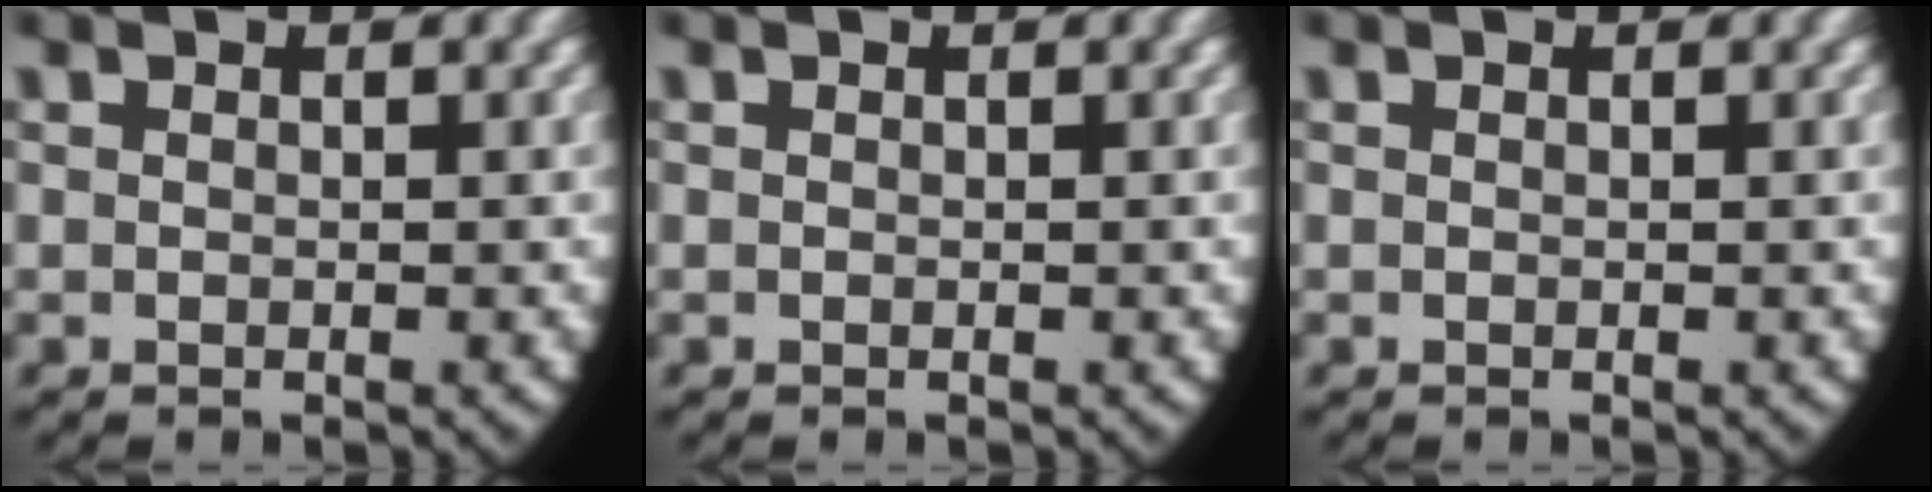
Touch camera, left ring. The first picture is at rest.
{"total": 0.0}
{"total": 0.0}